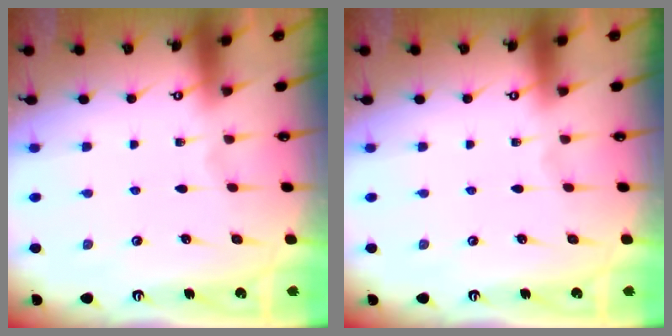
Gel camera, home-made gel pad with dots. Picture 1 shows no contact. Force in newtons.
{"total": 0.0}